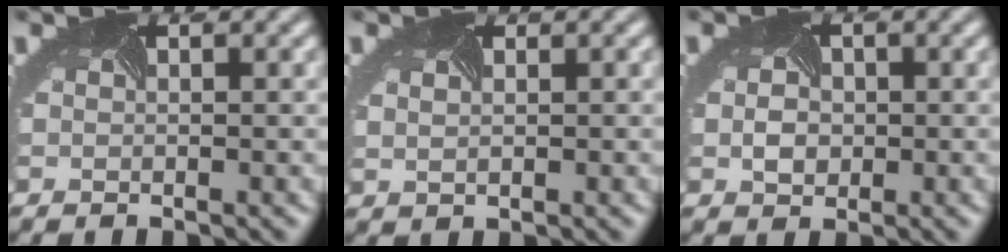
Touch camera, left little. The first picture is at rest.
{"total": 1.9, "force": [0.9, 1.4, 0.9], "torque": [-0.012, 0.019, -0.001]}
{"total": 1.6, "force": [-0.2, 1.5, 0.5], "torque": [-0.025, -0.001, -0.009]}